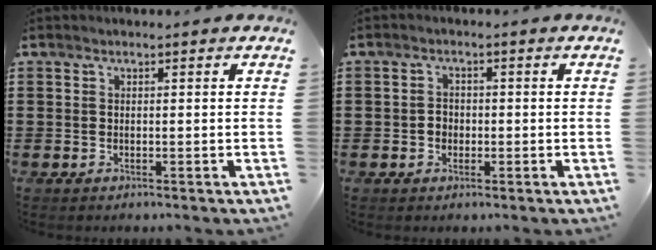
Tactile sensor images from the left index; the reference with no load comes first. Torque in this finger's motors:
{"motor_torque": [0.37, 0.30, 0.11, 0.01]}